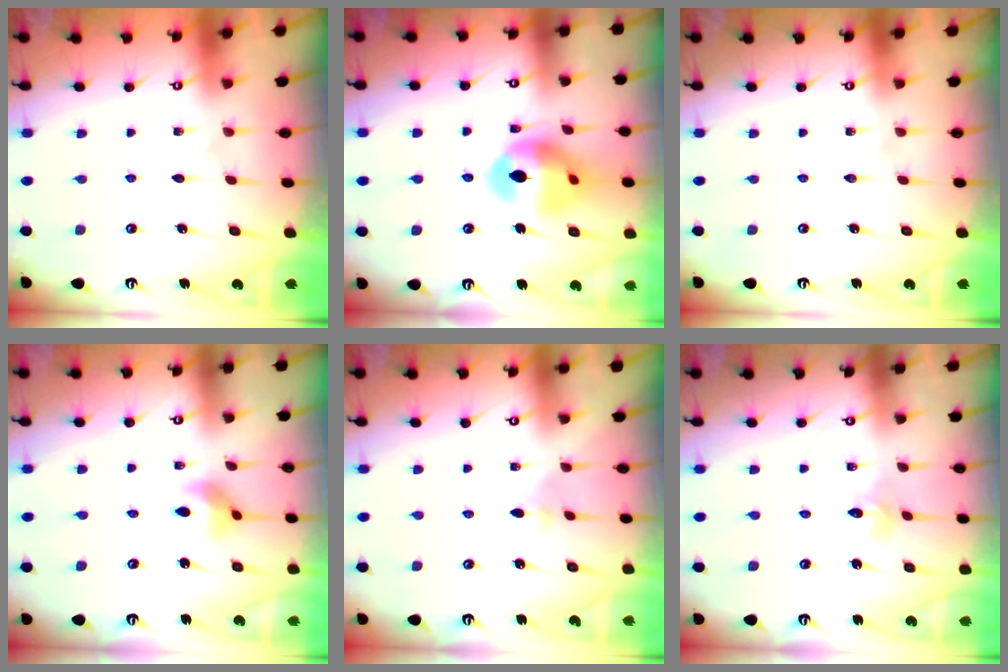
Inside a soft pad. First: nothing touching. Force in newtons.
{"total": 14.8, "press": 14.0, "slide": 4.8}
{"total": 0.0}
{"total": 4.5, "press": 4.4, "slide": 0.6}
{"total": 2.0, "press": 1.9, "slide": 0.5}
{"total": 2.4, "press": 2.4, "slide": 0.3}